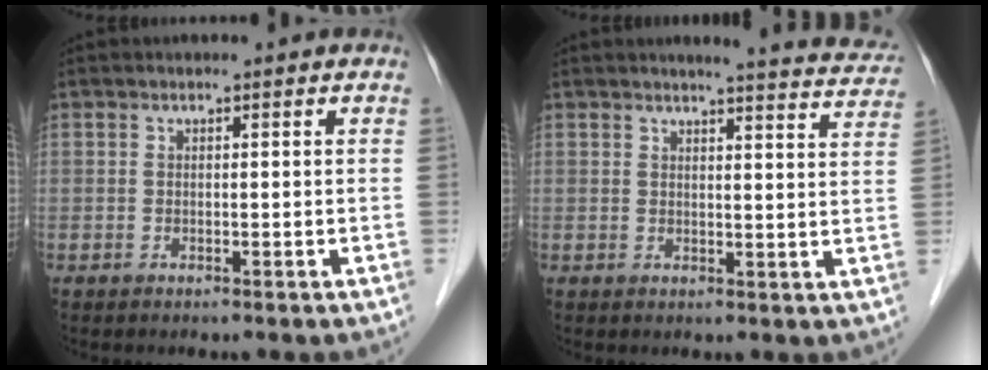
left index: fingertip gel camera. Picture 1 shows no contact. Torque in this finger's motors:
{"motor_torque": [0.02, -0.50, 0.03, -0.01]}